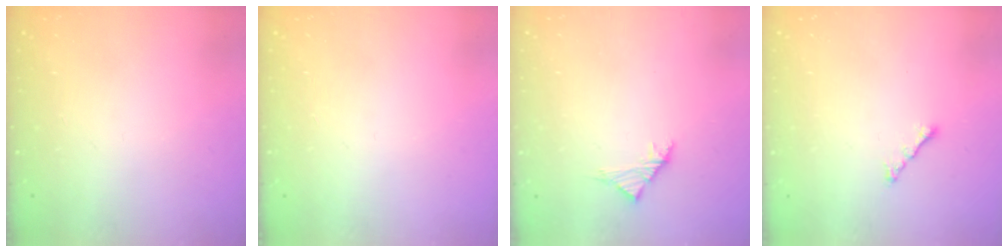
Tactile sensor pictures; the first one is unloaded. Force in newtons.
{"total": 0.0}
{"total": 2.8, "press": 2.6, "slide": 0.8}
{"total": 2.3, "press": 2.2, "slide": 0.7}